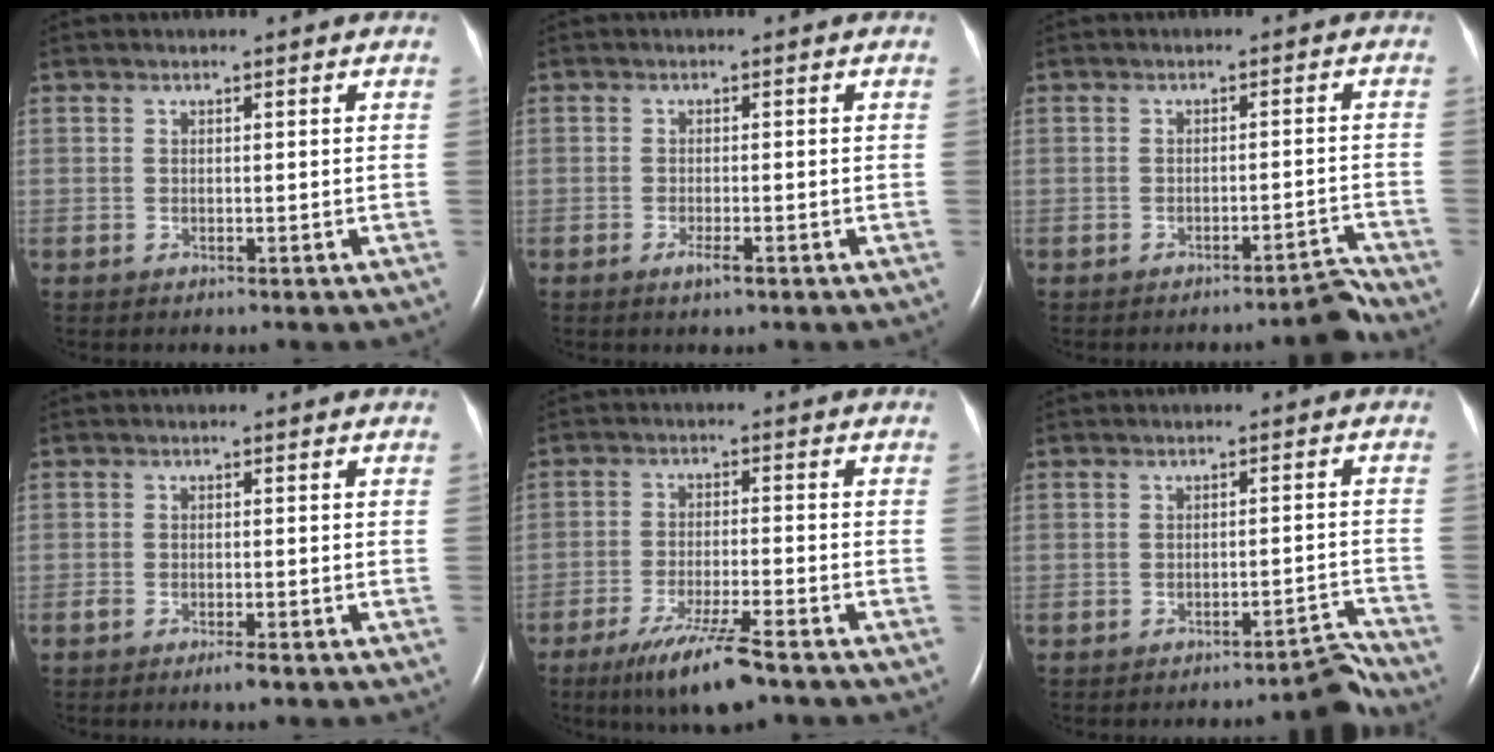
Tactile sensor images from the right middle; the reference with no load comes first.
{"total": 1.8, "force": [-1.1, 0.2, 1.4], "torque": [-0.026, -0.002, -0.019]}
{"total": 3.0, "force": [-3.0, -0.4, 0.6], "torque": [0.005, 0.001, -0.038]}
{"total": 2.1, "force": [-1.4, 0.3, 1.5], "torque": [-0.030, -0.003, -0.025]}
{"total": 9.1, "force": [-6.3, 0.6, 6.6], "torque": [-0.126, -0.025, -0.107]}
{"total": 3.7, "force": [-3.7, -0.3, 0.6], "torque": [0.012, 0.013, -0.047]}